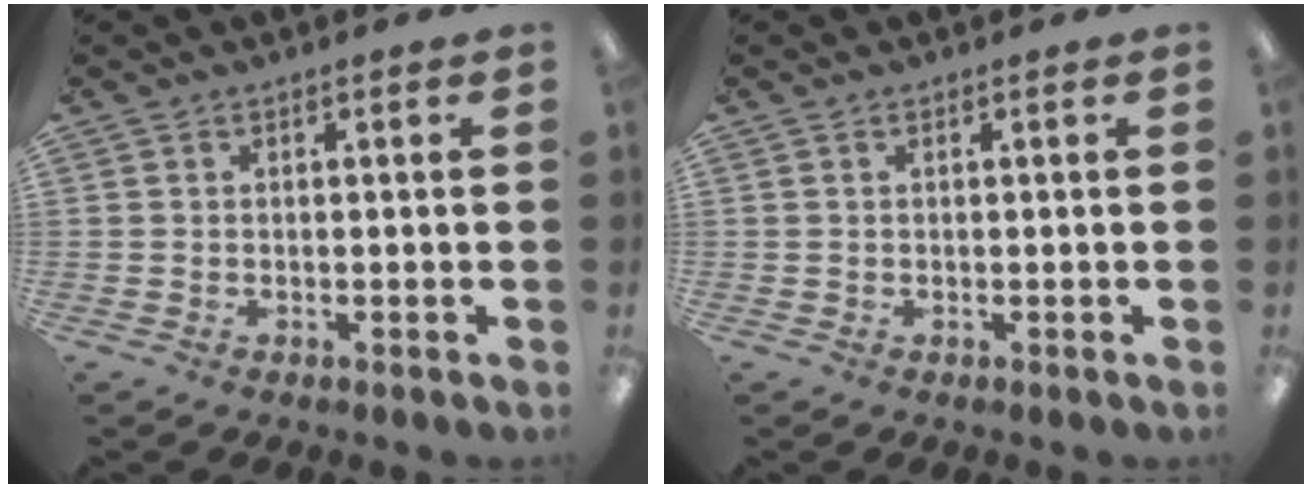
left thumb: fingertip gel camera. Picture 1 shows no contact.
{"total": 0.0}